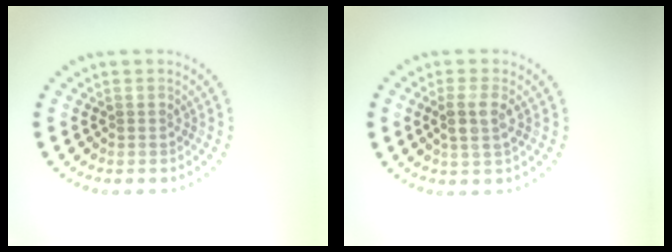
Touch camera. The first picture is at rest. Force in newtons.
{"total": 2.3, "press": 2.1, "slide": 0.8}